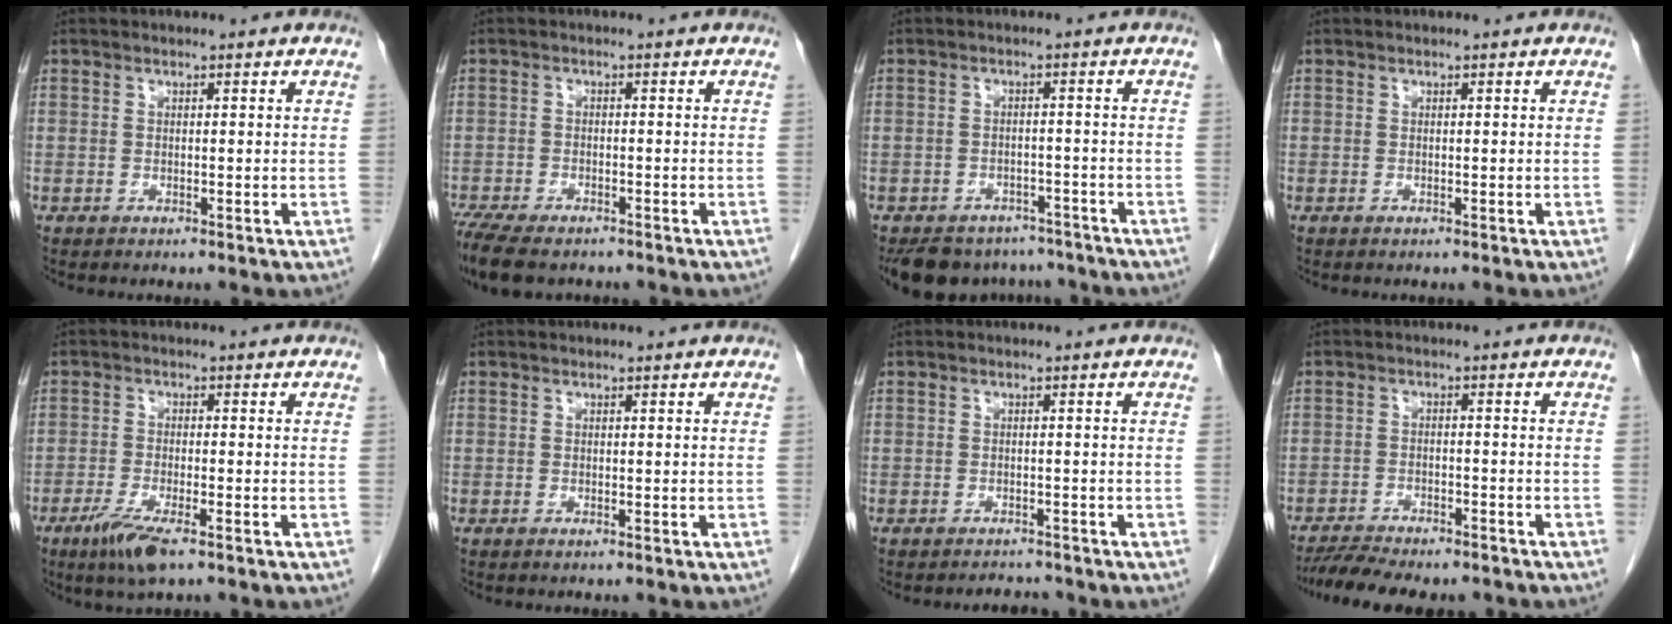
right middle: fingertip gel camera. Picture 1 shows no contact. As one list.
[{"total": 10.0, "force": [-7.7, 3.6, 5.2], "torque": [-0.105, -0.016, -0.121]}, {"total": 10.4, "force": [-8.8, 5.0, 2.2], "torque": [-0.030, 0.004, -0.111]}, {"total": 0.0}, {"total": 5.7, "force": [-3.6, 0.8, 4.4], "torque": [-0.091, -0.014, -0.064]}, {"total": 0.0}, {"total": 1.7, "force": [-1.6, 0.4, -0.2], "torque": [-0.002, -0.006, -0.020]}, {"total": 10.8, "force": [-9.6, 1.8, 4.5], "torque": [-0.068, -0.001, -0.142]}]